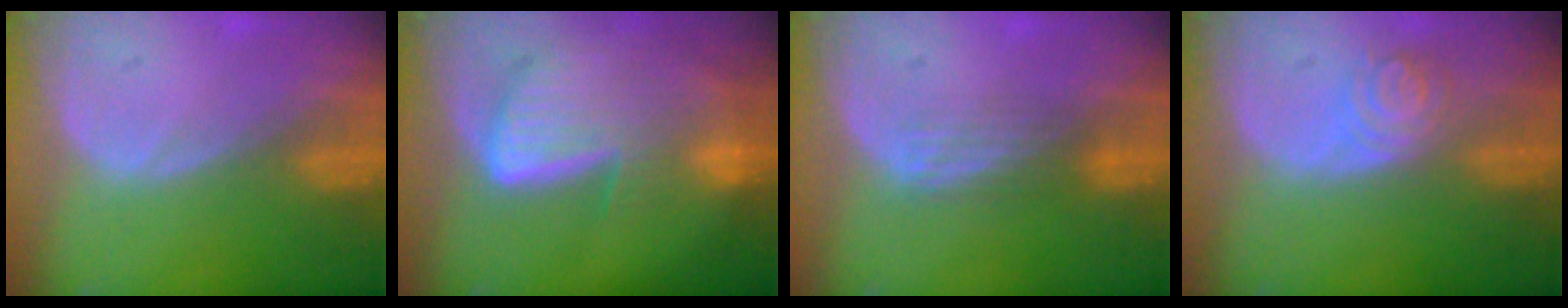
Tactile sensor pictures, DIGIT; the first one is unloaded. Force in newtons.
{"total": 9.1, "press": 7.9, "slide": 4.5}
{"total": 2.7, "press": 2.6, "slide": 0.8}
{"total": 4.0, "press": 4.0, "slide": 0.5}